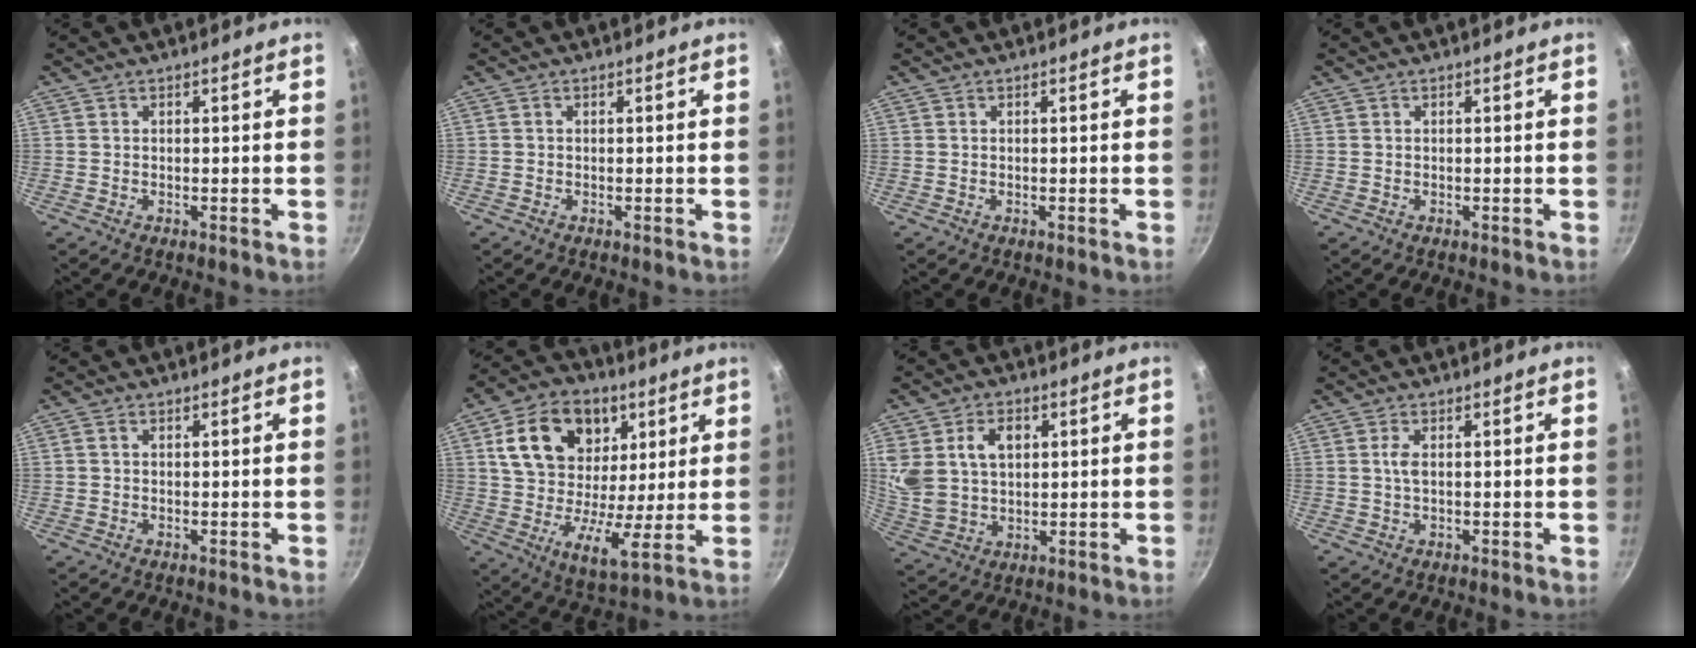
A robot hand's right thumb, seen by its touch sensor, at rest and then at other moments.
{"total": 0.0}
{"total": 0.0}
{"total": 0.0}
{"total": 0.7, "force": [0.1, 0.6, 0.5], "torque": [-0.009, 0.005, 0.001]}
{"total": 19.7, "force": [7.3, 13.4, 12.5], "torque": [-0.192, -0.017, 0.115]}
{"total": 11.5, "force": [3.3, 8.3, 7.4], "torque": [-0.132, -0.011, 0.069]}
{"total": 1.9, "force": [0.3, 0.7, 1.7], "torque": [-0.038, 0.001, 0.007]}